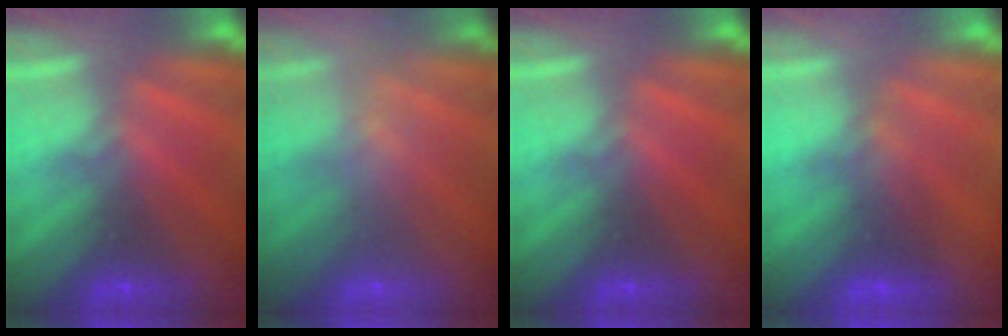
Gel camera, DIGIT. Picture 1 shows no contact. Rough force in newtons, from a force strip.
{"total": 2.3}
{"total": 0.0}
{"total": 1.6}